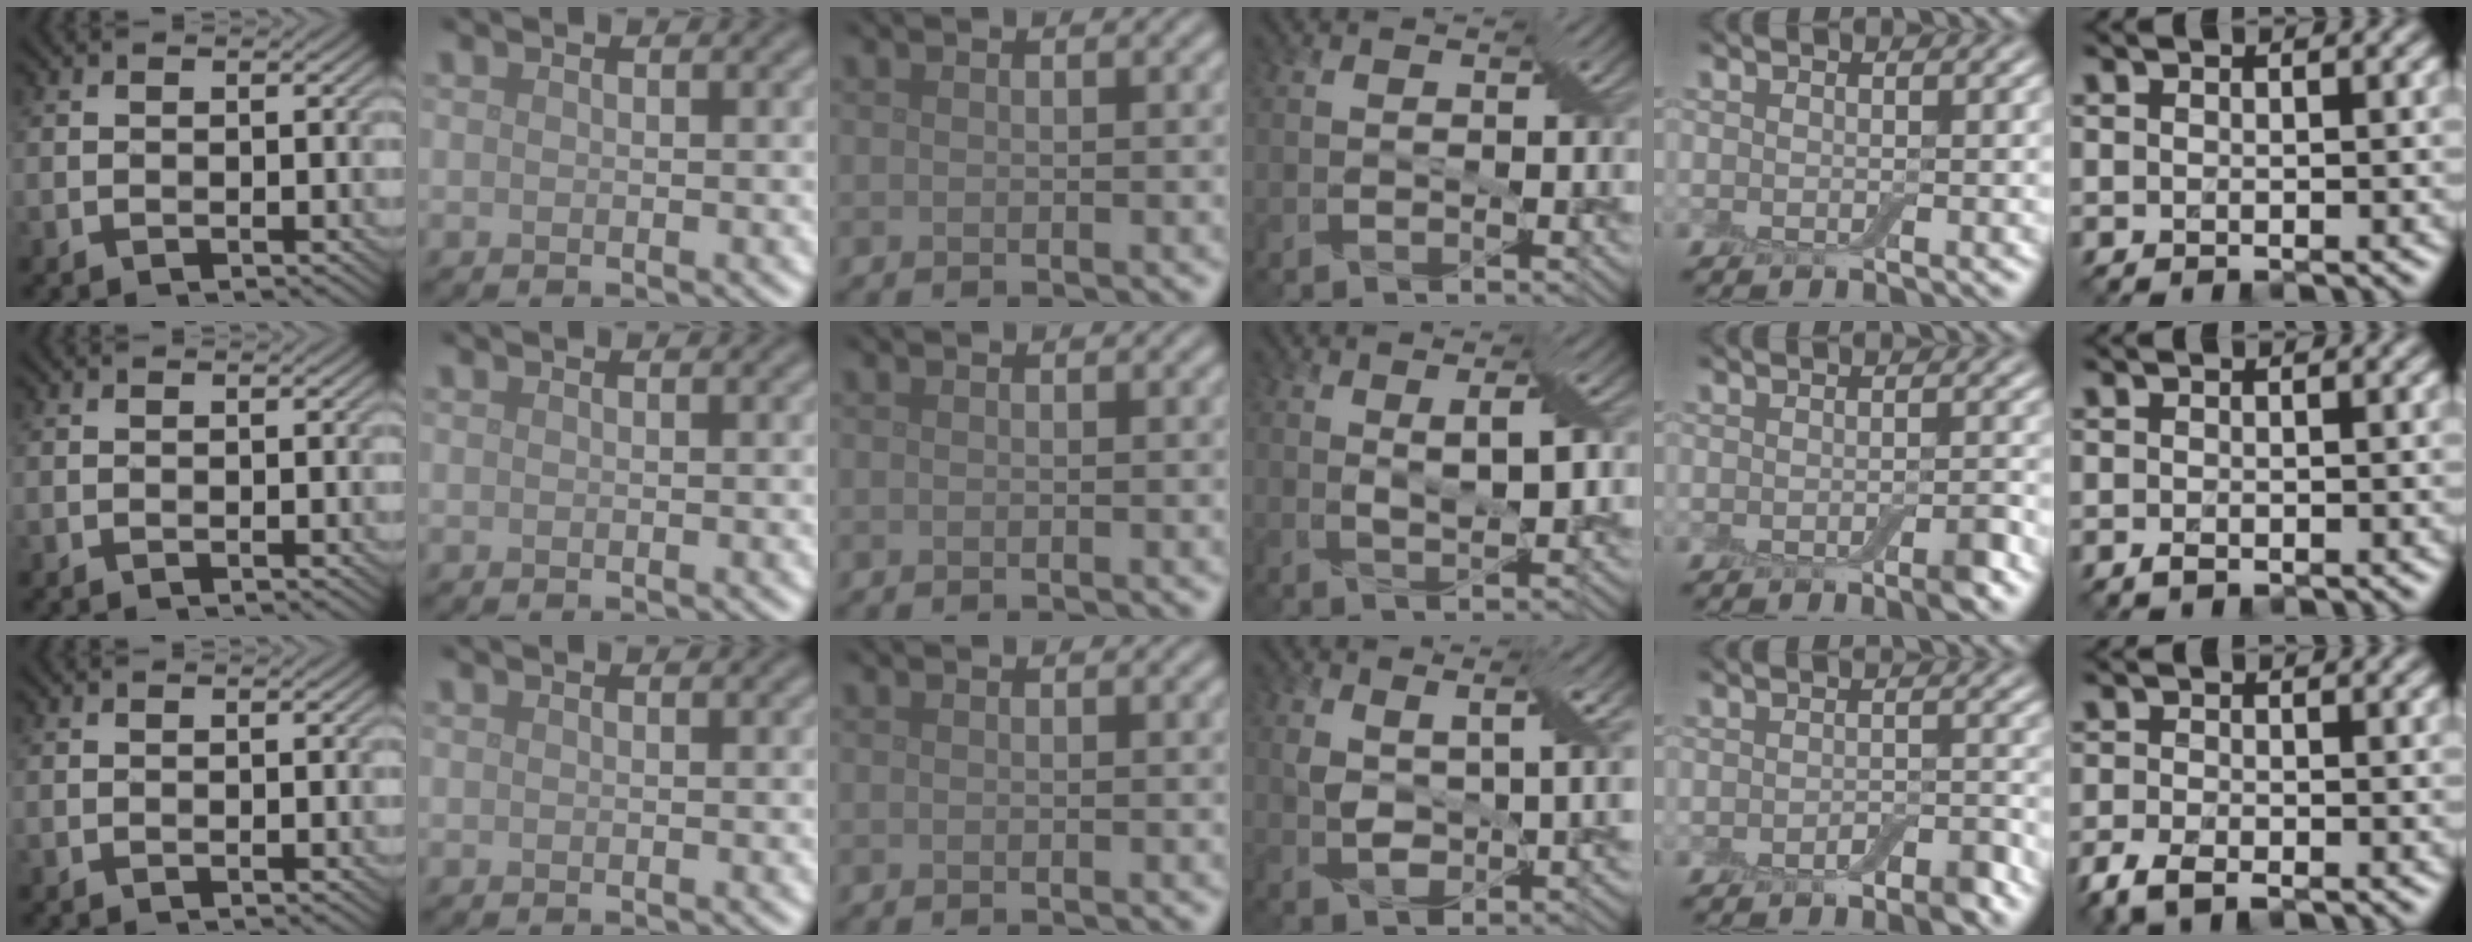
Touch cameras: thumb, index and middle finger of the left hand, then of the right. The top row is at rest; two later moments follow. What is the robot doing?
{"motion": "squeeze", "object": "air blower"}